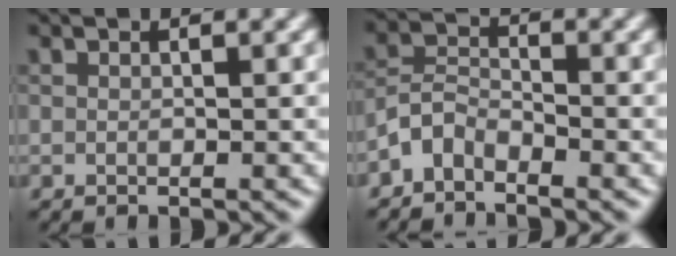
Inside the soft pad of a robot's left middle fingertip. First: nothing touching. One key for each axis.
{"total": 2.4, "fx": -2.0, "fy": 1.0, "fz": 0.9, "tx": -0.018, "ty": 0.010, "tz": -0.051}